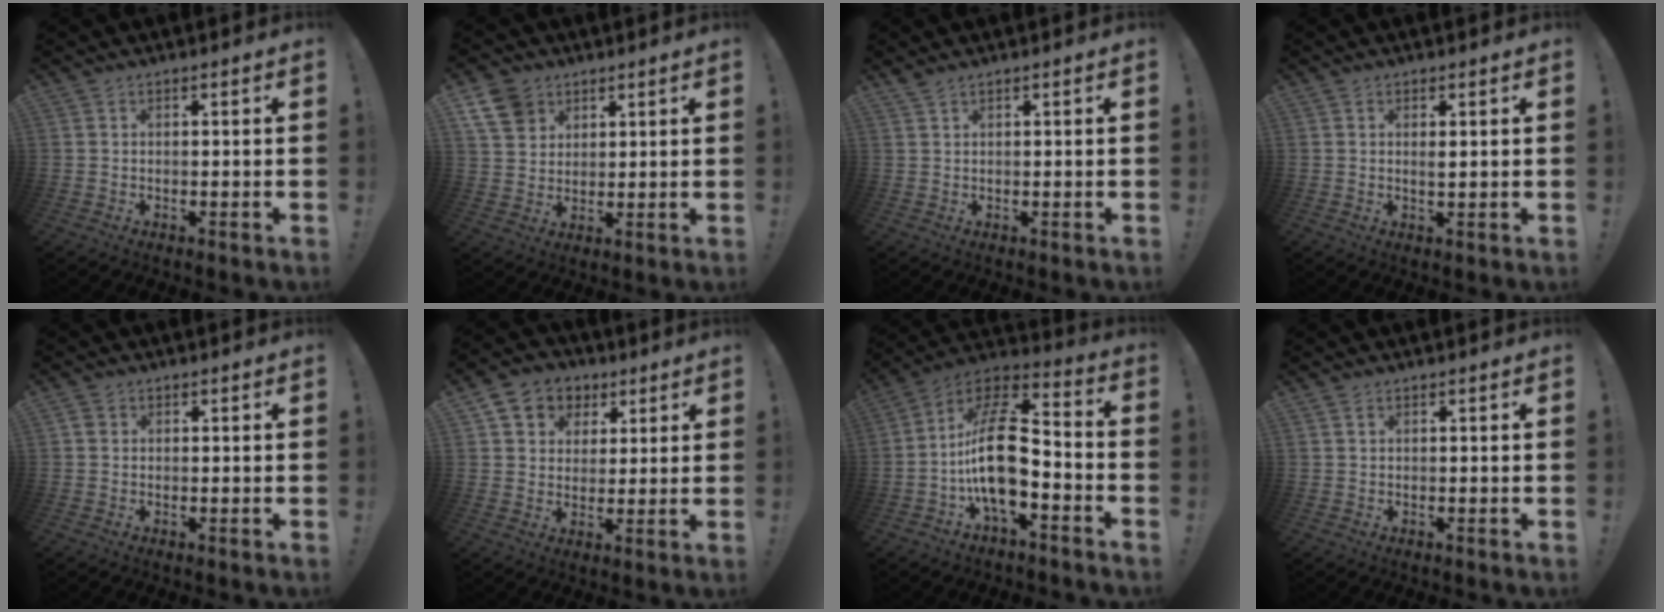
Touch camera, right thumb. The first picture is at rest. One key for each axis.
{"total": 9.4, "fx": 5.3, "fy": 7.1, "fz": 3.2, "tx": -0.053, "ty": -0.024, "tz": 0.107}
{"total": 1.2, "fx": 1.0, "fy": 0.2, "fz": 0.6, "tx": -0.015, "ty": 0.000, "tz": 0.019}
{"total": 1.5, "fx": 0.6, "fy": 0.2, "fz": 1.3, "tx": -0.013, "ty": -0.007, "tz": 0.008}
{"total": 1.6, "fx": 0.7, "fy": 1.3, "fz": 0.7, "tx": -0.006, "ty": 0.002, "tz": 0.011}
{"total": 9.0, "fx": 3.5, "fy": 7.8, "fz": 2.6, "tx": -0.034, "ty": -0.014, "tz": 0.074}
{"total": 19.8, "fx": -4.0, "fy": 9.7, "fz": 16.9, "tx": -0.321, "ty": 0.030, "tz": -0.064}
{"total": 0.8, "fx": 0.4, "fy": 0.5, "fz": 0.4, "tx": -0.004, "ty": -0.001, "tz": 0.007}